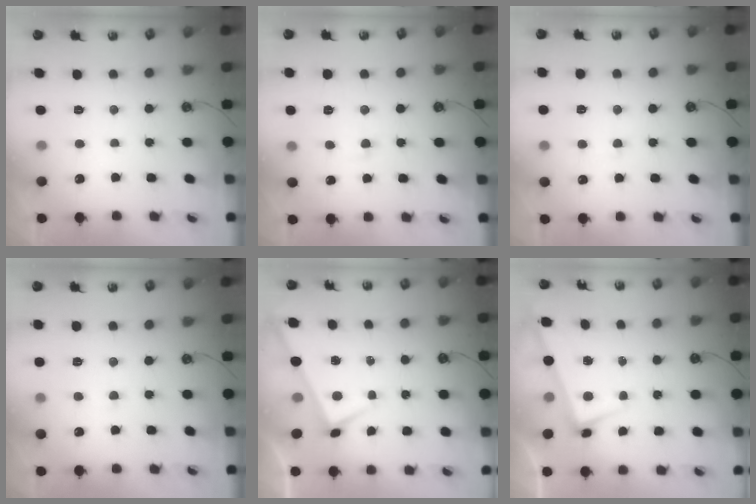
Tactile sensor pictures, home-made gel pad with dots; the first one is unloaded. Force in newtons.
{"total": 1.3, "press": 1.2, "slide": 0.3}
{"total": 0.6, "press": 0.4, "slide": 0.5}
{"total": 3.8, "press": 3.8, "slide": 0.4}
{"total": 1.7, "press": 1.7, "slide": 0.2}
{"total": 2.6, "press": 2.5, "slide": 0.7}